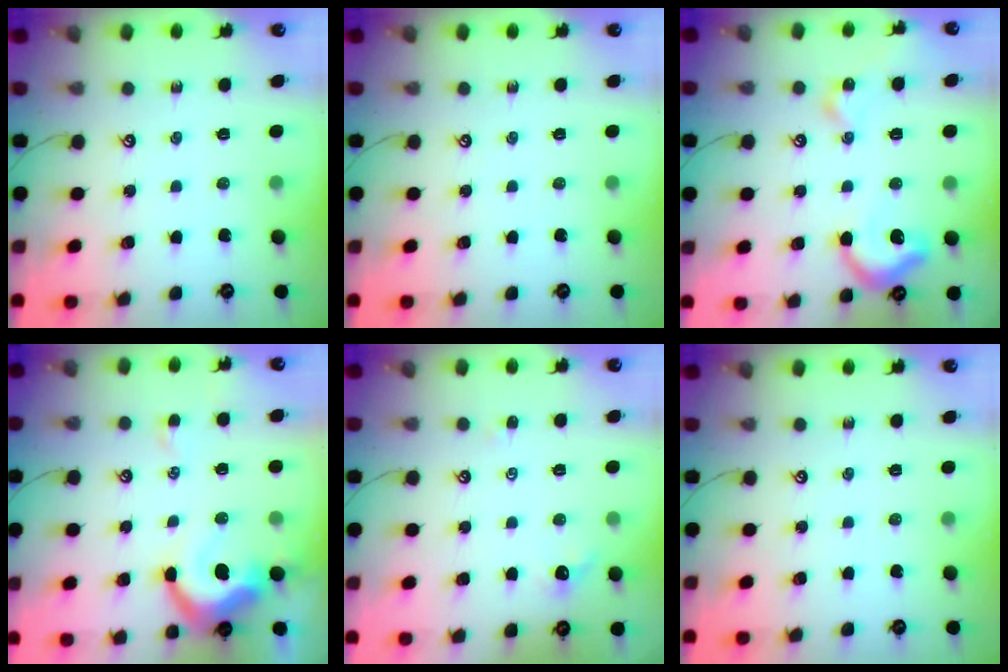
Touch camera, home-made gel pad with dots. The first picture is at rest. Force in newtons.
{"total": 0.0}
{"total": 10.6, "press": 10.5, "slide": 1.2}
{"total": 9.5, "press": 9.4, "slide": 1.6}
{"total": 1.1, "press": 1.0, "slide": 0.5}
{"total": 0.0}